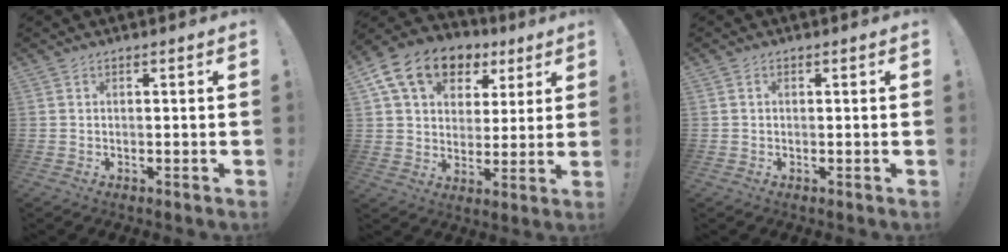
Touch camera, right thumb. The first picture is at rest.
{"total": 16.0, "force": [8.2, 11.0, 8.3], "torque": [-0.134, -0.032, 0.153]}
{"total": 0.7, "force": [-0.2, 0.5, 0.3], "torque": [-0.009, 0.005, -0.004]}